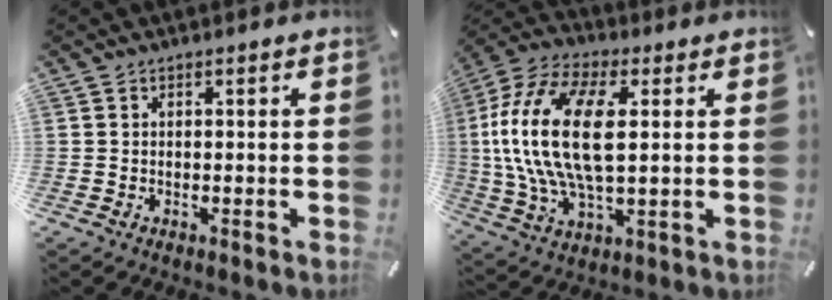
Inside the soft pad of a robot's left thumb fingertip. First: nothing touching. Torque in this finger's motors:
{"motor_torque": [2.46, 2.55, 1.71, -1.06, 1.05]}